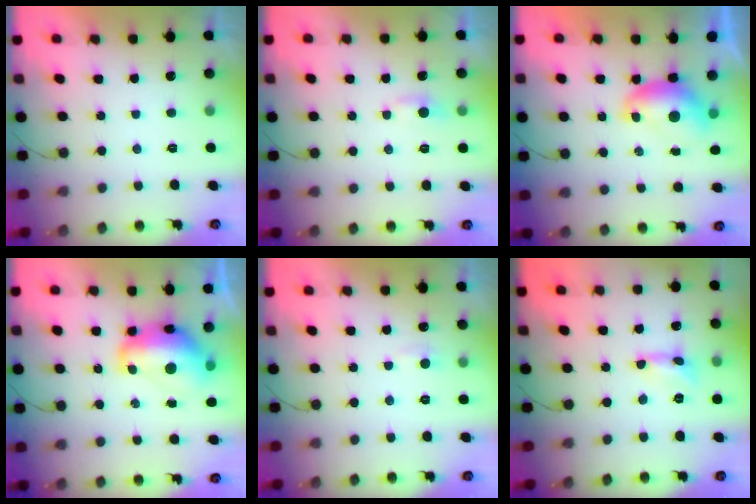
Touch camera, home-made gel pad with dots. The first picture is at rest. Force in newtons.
{"total": 3.3, "press": 3.3, "slide": 0.4}
{"total": 7.6, "press": 7.6, "slide": 0.2}
{"total": 14.6, "press": 14.6, "slide": 1.0}
{"total": 4.5, "press": 4.5, "slide": 0.6}
{"total": 1.7, "press": 1.7, "slide": 0.1}